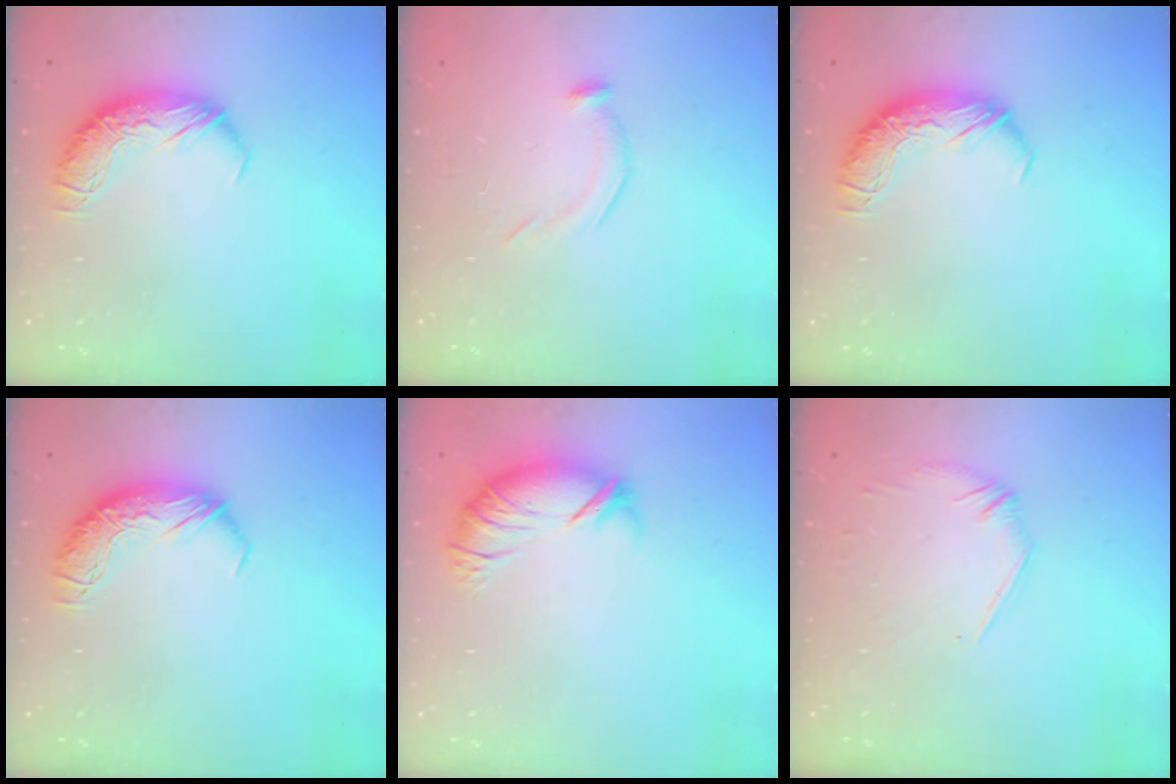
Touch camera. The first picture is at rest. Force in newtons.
{"total": 6.0, "press": 5.9, "slide": 1.3}
{"total": 0.0}
{"total": 0.0}
{"total": 2.6, "press": 1.5, "slide": 2.1}
{"total": 3.8, "press": 3.5, "slide": 1.4}